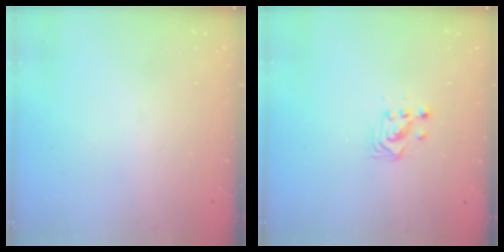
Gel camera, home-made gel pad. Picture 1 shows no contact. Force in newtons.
{"total": 2.9, "press": 2.9, "slide": 0.2}